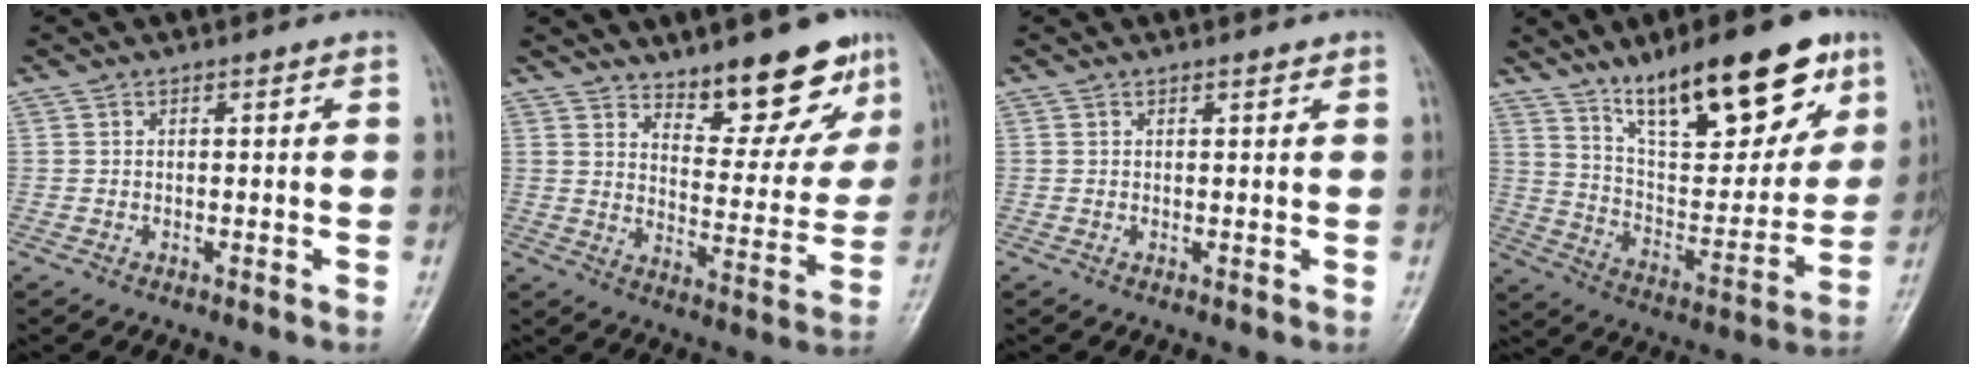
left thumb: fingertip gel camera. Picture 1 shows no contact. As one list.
[{"total": 11.4, "force": [8.7, 3.9, 6.3], "torque": [-0.042, -0.065, 0.130]}, {"total": 0.7, "force": [0.5, 0.2, 0.4], "torque": [-0.007, -0.003, 0.007]}, {"total": 23.1, "force": [14.3, 8.1, 16.2], "torque": [-0.204, -0.056, 0.238]}]